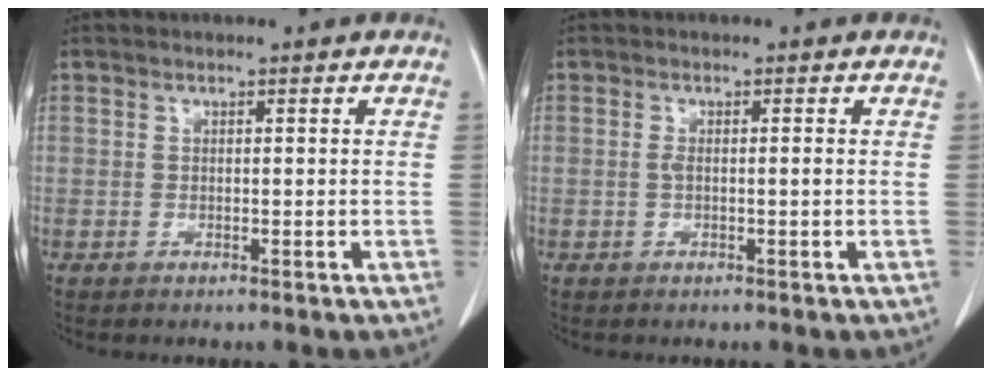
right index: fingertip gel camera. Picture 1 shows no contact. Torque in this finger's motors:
{"motor_torque": [0.10, 0.07, 0.03, 0.01]}